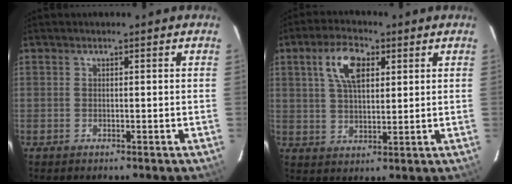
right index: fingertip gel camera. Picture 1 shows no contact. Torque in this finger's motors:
{"motor_torque": [0.49, 0.32, 0.33, 0.07]}